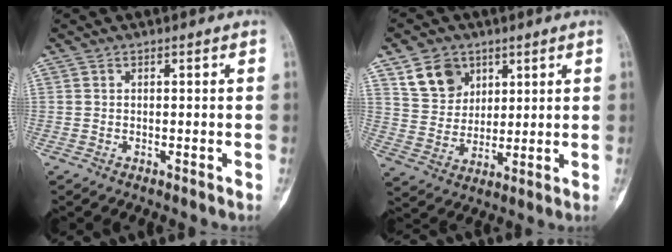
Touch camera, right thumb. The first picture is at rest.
{"total": 9.1, "force": [4.9, 7.0, 3.4], "torque": [-0.034, -0.024, 0.097]}